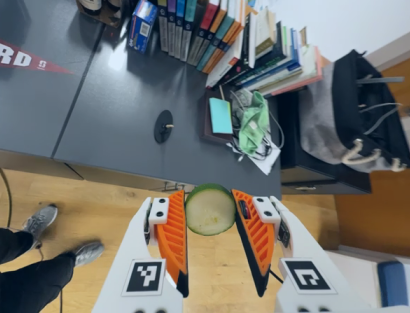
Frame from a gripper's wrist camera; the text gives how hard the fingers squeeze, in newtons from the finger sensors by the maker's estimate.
{"total": 9.1, "left": 9.7, "right": 8.6}